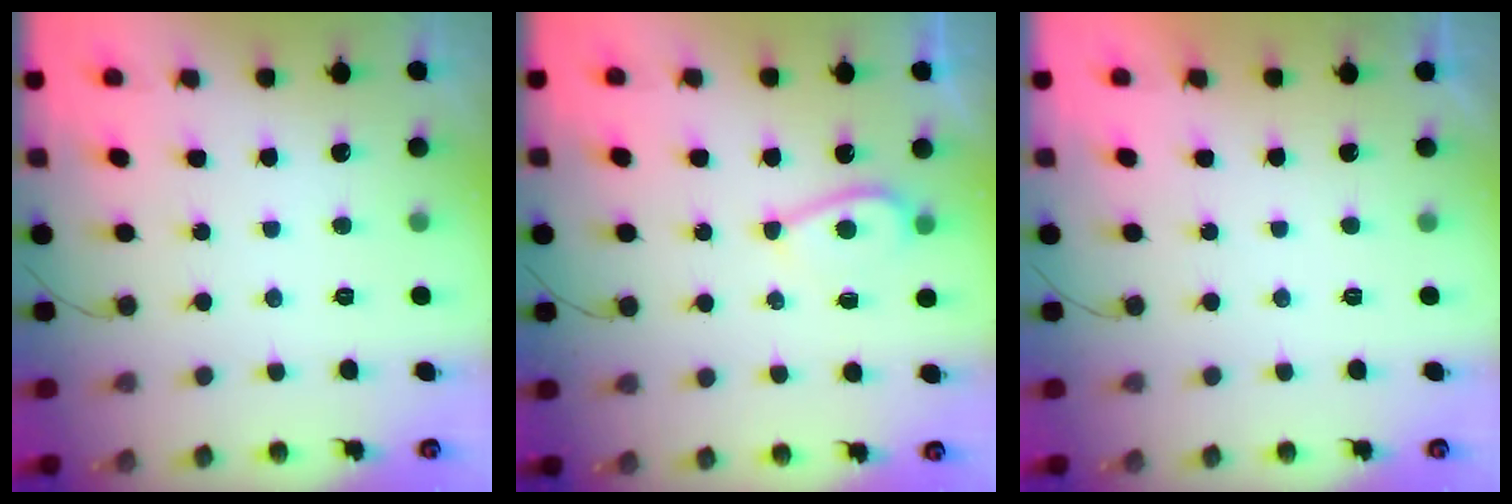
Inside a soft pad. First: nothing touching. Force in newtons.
{"total": 5.5, "press": 5.3, "slide": 1.5}
{"total": 2.2, "press": 2.2, "slide": 0.4}